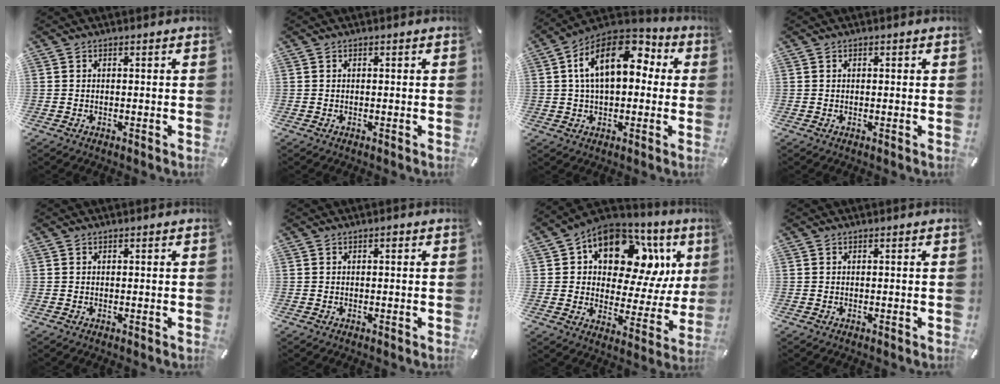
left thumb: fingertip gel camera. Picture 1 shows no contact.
{"total": 0.0}
{"total": 16.5, "force": [4.2, 9.8, 12.6], "torque": [-0.234, -0.005, 0.069]}
{"total": 0.6, "force": [0.1, 0.4, 0.3], "torque": [-0.006, 0.003, 0.002]}
{"total": 0.0}
{"total": 0.7, "force": [0.1, 0.4, 0.5], "torque": [-0.010, 0.004, 0.001]}
{"total": 14.6, "force": [8.1, 9.0, 8.2], "torque": [-0.127, -0.062, 0.140]}
{"total": 0.0}